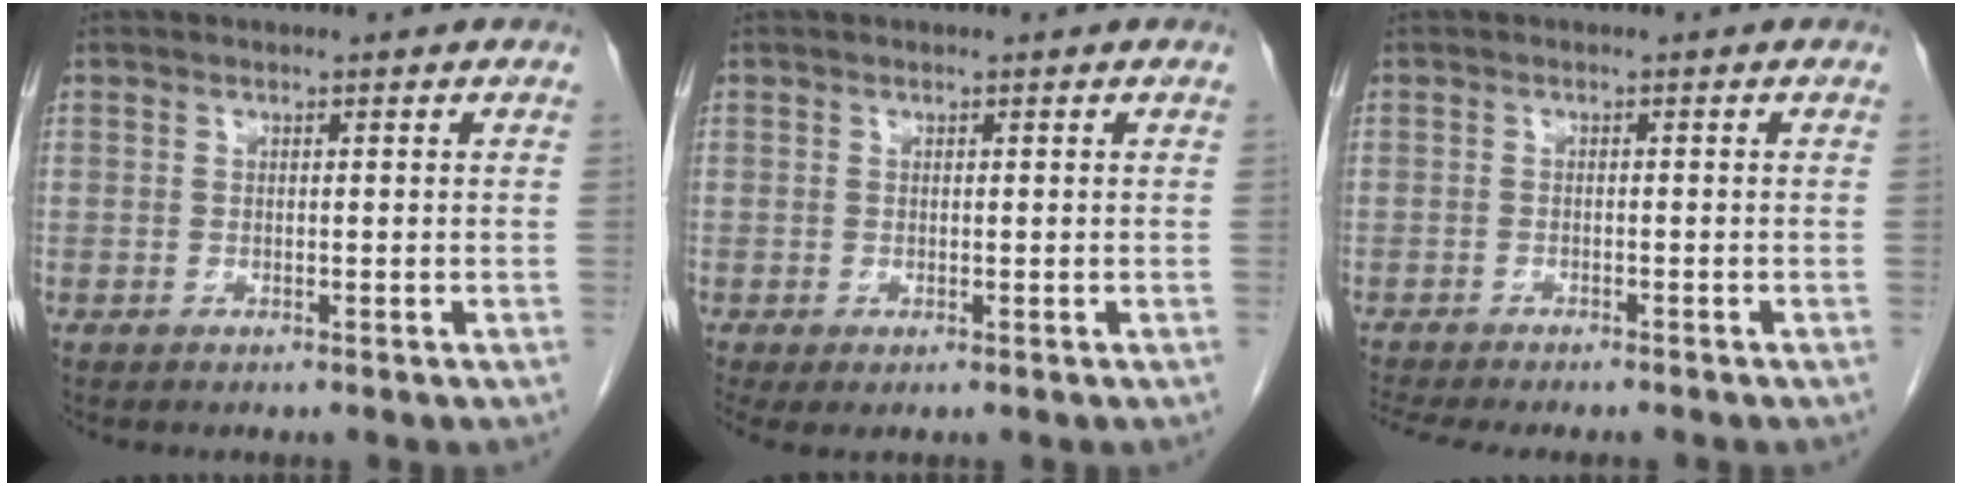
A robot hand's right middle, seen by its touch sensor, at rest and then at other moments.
{"total": 1.4, "force": [-0.1, 0.4, 1.3], "torque": [-0.026, -0.009, 0.007]}
{"total": 9.0, "force": [-8.0, 1.1, 3.9], "torque": [-0.055, -0.009, -0.112]}